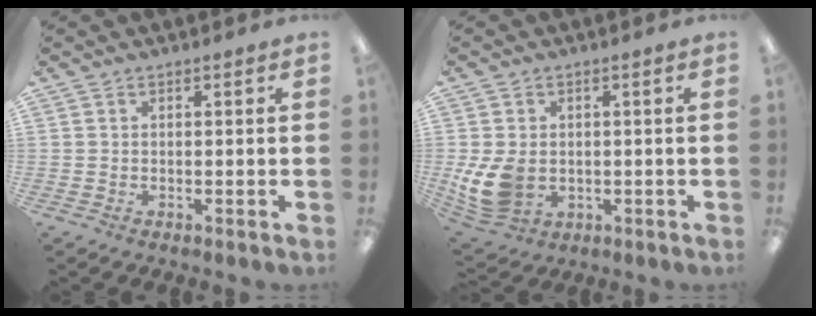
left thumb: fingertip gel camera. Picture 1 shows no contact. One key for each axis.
{"total": 9.5, "fx": -1.1, "fy": 7.1, "fz": 6.2, "tx": -0.139, "ty": -0.001, "tz": -0.015}